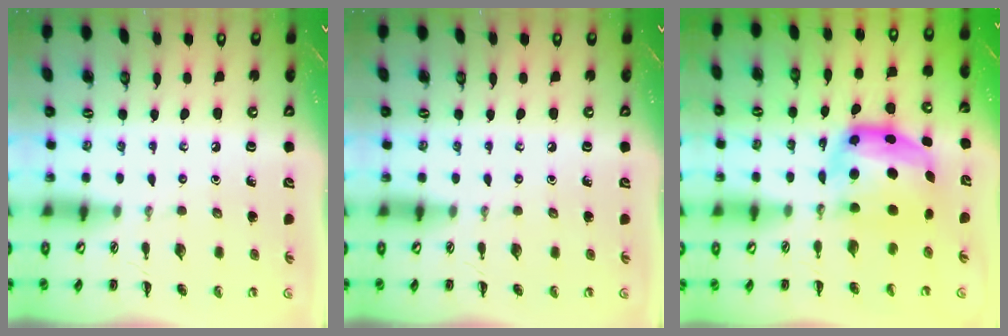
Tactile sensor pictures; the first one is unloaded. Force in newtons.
{"total": 0.0}
{"total": 7.1, "press": 6.9, "slide": 1.6}